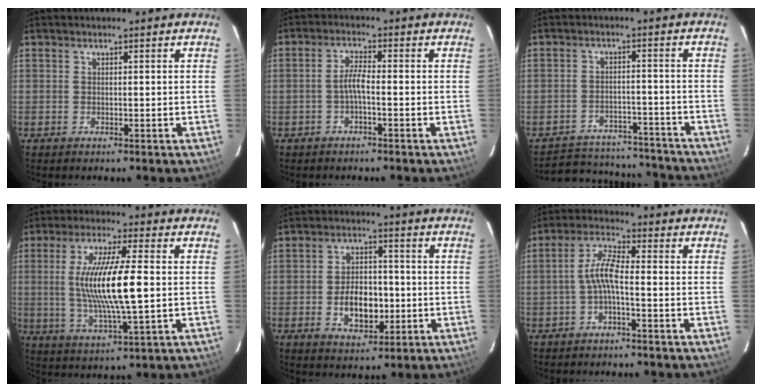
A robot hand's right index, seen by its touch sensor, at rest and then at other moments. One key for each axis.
{"total": 2.9, "fx": -1.2, "fy": 0.3, "fz": 2.6, "tx": -0.056, "ty": 0.007, "tz": -0.023}
{"total": 17.4, "fx": -15.6, "fy": 6.2, "fz": 4.7, "tx": -0.105, "ty": 0.032, "tz": -0.189}
{"total": 14.4, "fx": 0.2, "fy": 2.1, "fz": 14.2, "tx": -0.268, "ty": -0.009, "tz": 0.008}
{"total": 8.9, "fx": -2.0, "fy": 5.6, "fz": 6.6, "tx": -0.122, "ty": 0.009, "tz": -0.024}
{"total": 4.9, "fx": -1.6, "fy": 0.8, "fz": 4.5, "tx": -0.101, "ty": 0.014, "tz": -0.033}